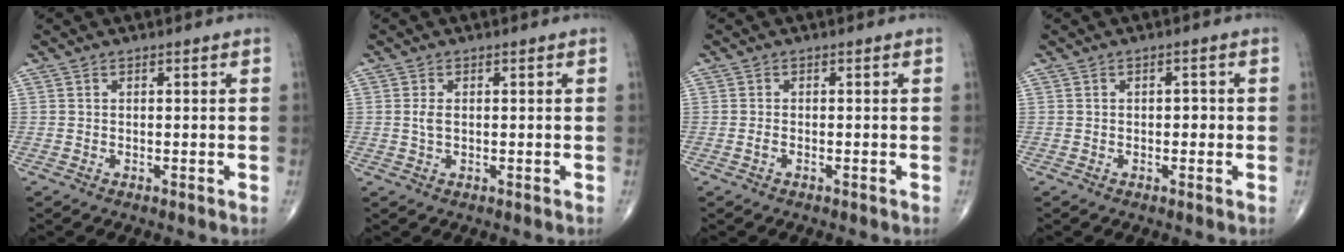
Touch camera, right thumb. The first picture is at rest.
{"total": 1.8, "force": [0.1, 1.0, 1.5], "torque": [-0.035, 0.000, 0.002]}
{"total": 0.6, "force": [-0.3, 0.3, 0.5], "torque": [-0.013, 0.000, -0.005]}
{"total": 1.7, "force": [-0.1, 1.1, 1.3], "torque": [-0.010, 0.004, -0.006]}